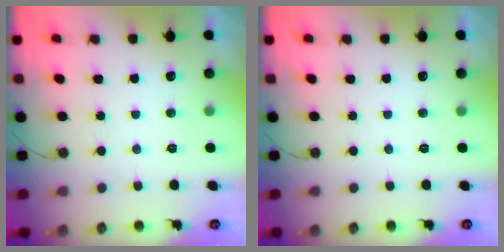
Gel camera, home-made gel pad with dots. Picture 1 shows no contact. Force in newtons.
{"total": 0.0}